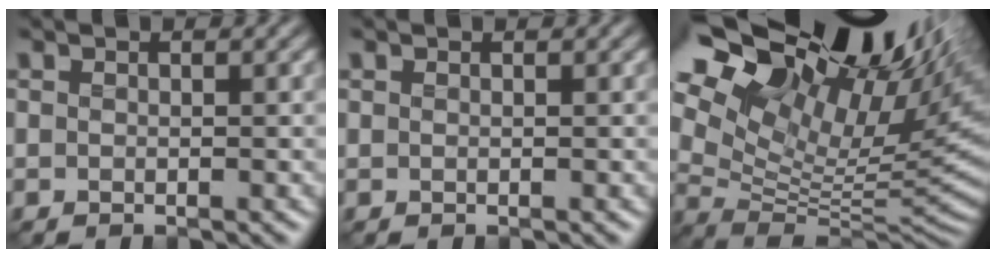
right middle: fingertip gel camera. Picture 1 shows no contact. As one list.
[{"total": 0.0}, {"total": 19.2, "force": [10.0, 10.2, 12.8], "torque": [-0.213, 0.039, 0.188]}]